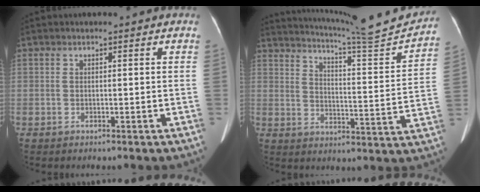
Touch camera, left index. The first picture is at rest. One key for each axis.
{"total": 18.0, "fx": 17.1, "fy": -1.1, "fz": 5.5, "tx": -0.093, "ty": -0.058, "tz": 0.224}